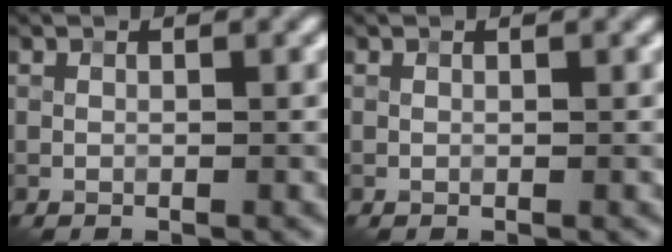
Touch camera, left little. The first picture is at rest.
{"total": 0.0}